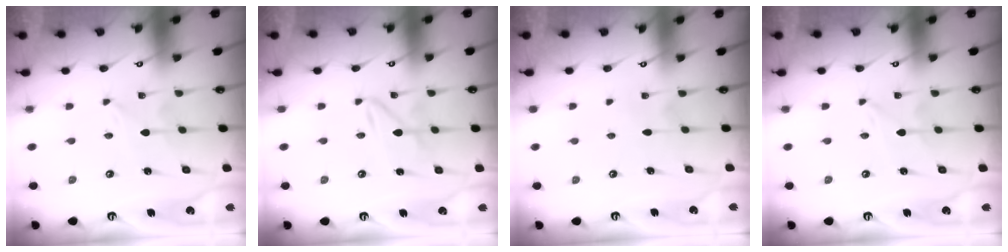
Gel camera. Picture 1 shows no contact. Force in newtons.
{"total": 2.2, "press": 2.1, "slide": 0.3}
{"total": 3.9, "press": 3.9, "slide": 0.4}
{"total": 0.0}